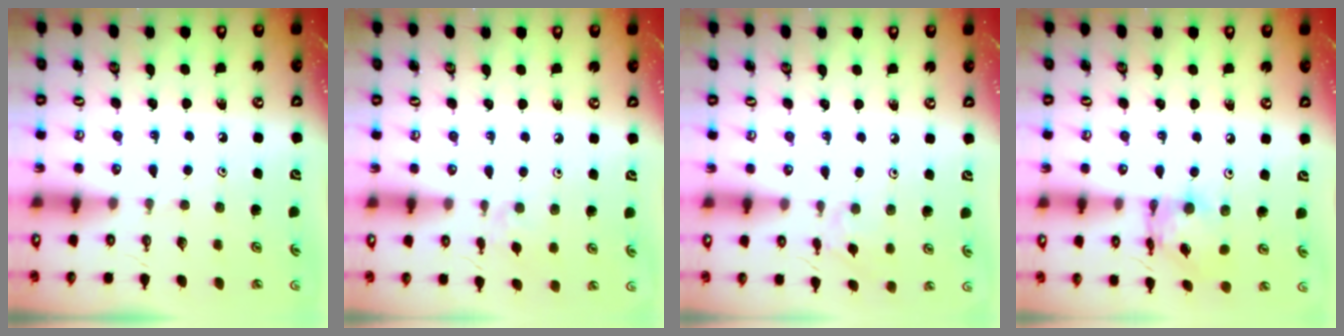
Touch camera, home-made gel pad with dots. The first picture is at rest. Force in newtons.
{"total": 2.1, "press": 2.0, "slide": 0.4}
{"total": 3.5, "press": 3.4, "slide": 0.6}
{"total": 11.1, "press": 11.1, "slide": 0.7}